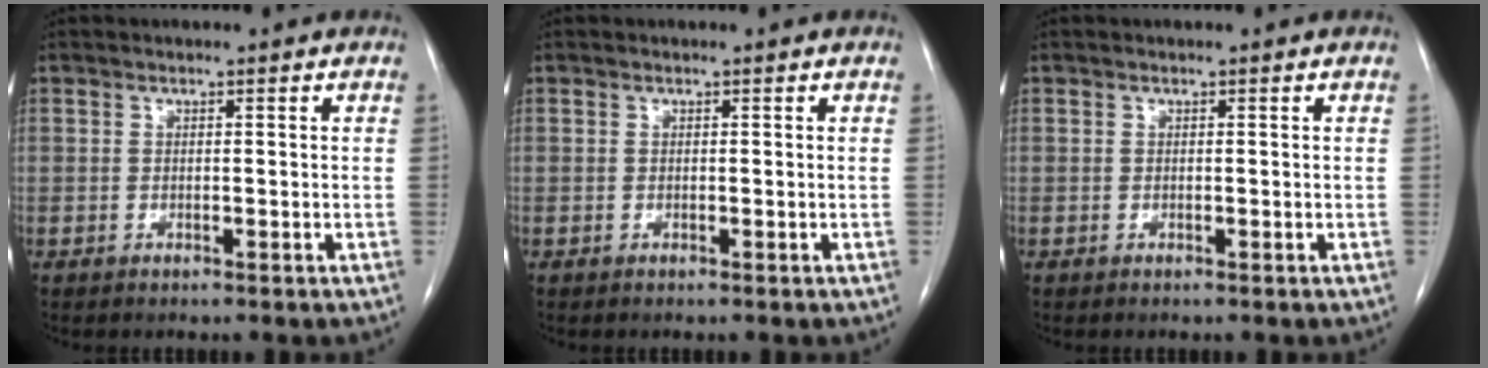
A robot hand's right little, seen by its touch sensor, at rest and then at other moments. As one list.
[{"total": 0.0}, {"total": 0.0}]